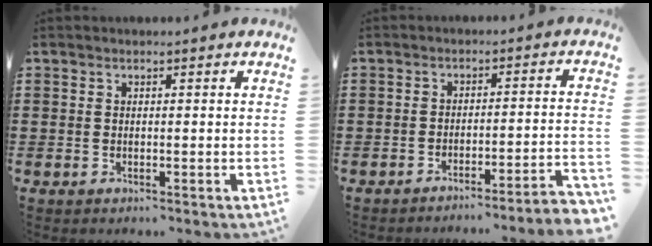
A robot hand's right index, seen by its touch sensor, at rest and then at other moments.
{"total": 3.6, "force": [-3.3, -0.6, 1.3], "torque": [-0.025, -0.011, -0.070]}